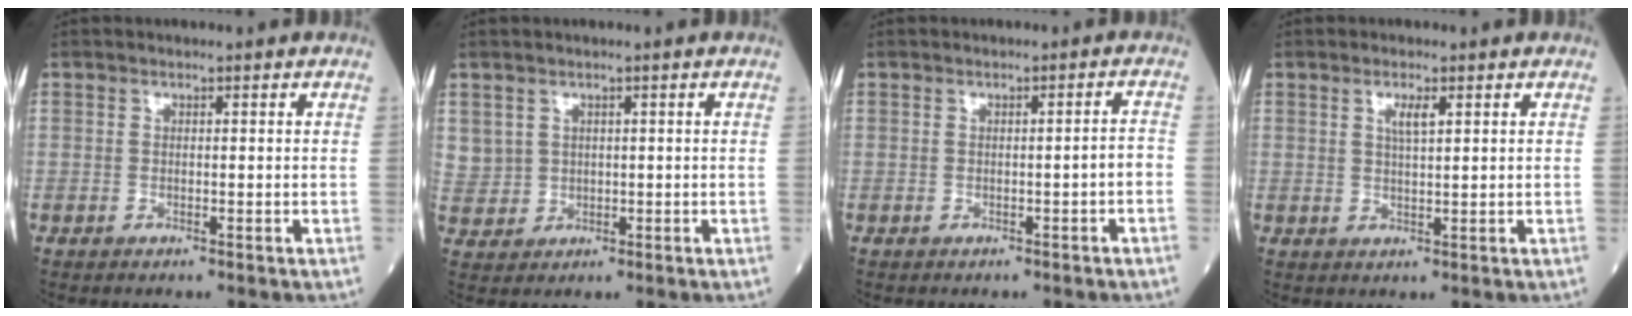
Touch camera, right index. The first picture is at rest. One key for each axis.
{"total": 4.0, "fx": 1.5, "fy": 3.7, "fz": 0.3, "tx": -0.008, "ty": 0.007, "tz": 0.040}
{"total": 1.3, "fx": -0.8, "fy": 0.1, "fz": 1.1, "tx": -0.012, "ty": 0.001, "tz": -0.010}
{"total": 2.4, "fx": 1.1, "fy": 0.3, "fz": 2.1, "tx": -0.041, "ty": 0.000, "tz": 0.020}